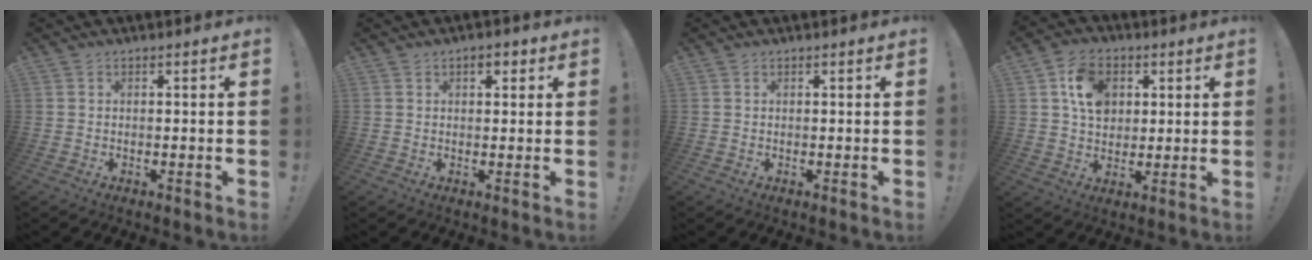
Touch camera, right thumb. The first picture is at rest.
{"total": 2.7, "force": [1.1, 1.5, 1.9], "torque": [-0.024, 0.001, 0.015]}
{"total": 0.0}
{"total": 11.6, "force": [3.6, 9.0, 6.2], "torque": [-0.092, 0.001, 0.072]}